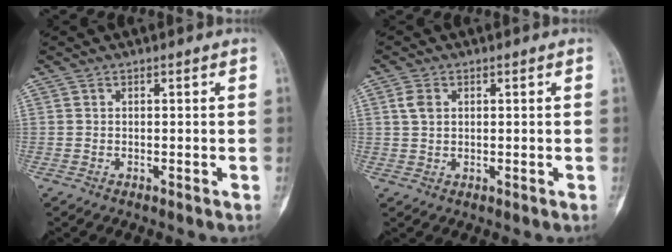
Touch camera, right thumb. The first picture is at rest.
{"total": 3.1, "force": [1.0, 2.1, 2.0], "torque": [-0.040, 0.003, 0.022]}